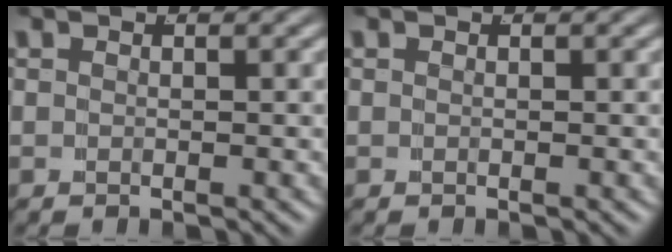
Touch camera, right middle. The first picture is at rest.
{"total": 0.0}